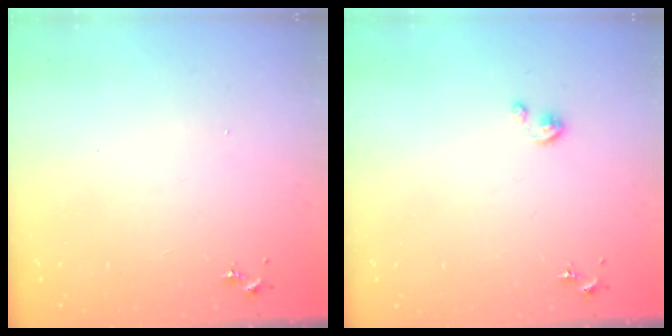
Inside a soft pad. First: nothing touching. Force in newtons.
{"total": 2.7, "press": 2.7, "slide": 0.3}